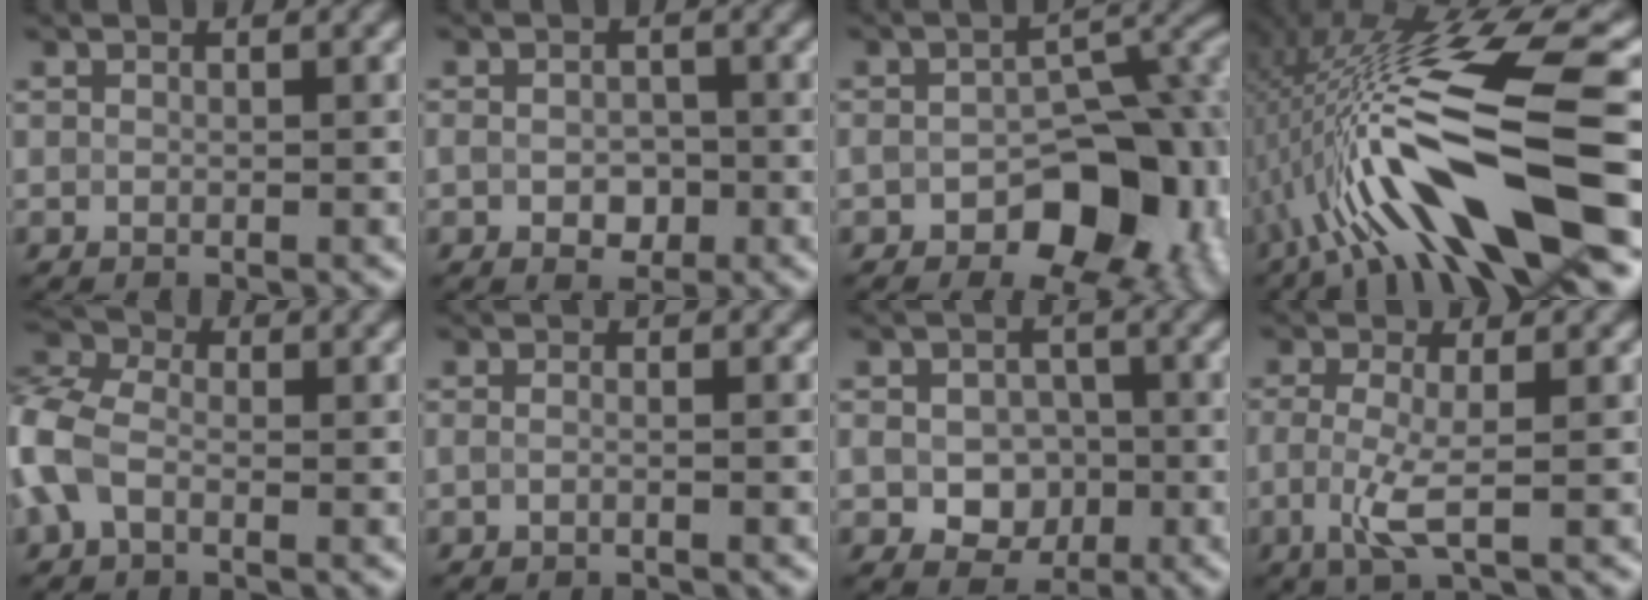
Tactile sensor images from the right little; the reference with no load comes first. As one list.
[{"total": 2.4, "force": [-0.7, 1.7, 1.6], "torque": [-0.031, -0.003, -0.010]}, {"total": 10.8, "force": [-3.8, 6.2, 8.1], "torque": [-0.100, 0.002, -0.055]}, {"total": 13.8, "force": [-2.9, 3.1, 13.2], "torque": [-0.231, 0.008, -0.043]}, {"total": 5.1, "force": [-1.3, 3.3, 3.7], "torque": [-0.105, 0.009, -0.041]}, {"total": 1.3, "force": [-0.2, 0.6, 1.1], "torque": [-0.008, -0.015, -0.023]}, {"total": 4.5, "force": [-1.0, 3.5, 2.6], "torque": [-0.055, -0.010, -0.015]}, {"total": 2.9, "force": [-0.7, 0.5, 2.8], "torque": [-0.070, -0.012, -0.013]}]